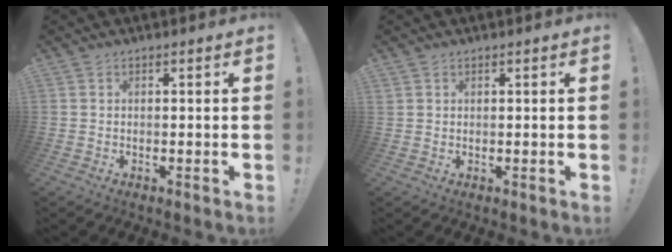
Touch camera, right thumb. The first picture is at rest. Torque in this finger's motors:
{"motor_torque": [-0.05, 0.10, 0.16, 0.00, 0.00]}